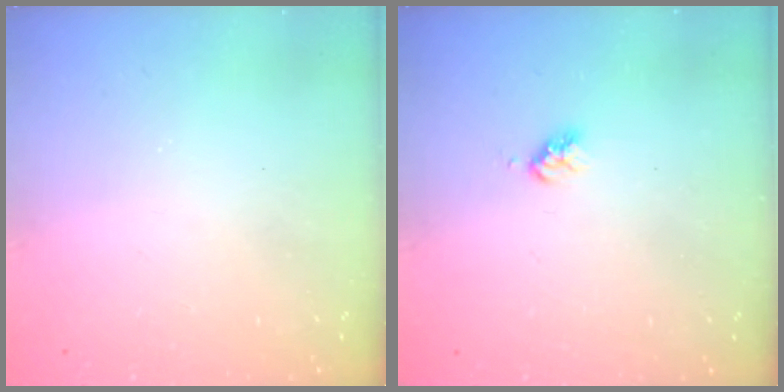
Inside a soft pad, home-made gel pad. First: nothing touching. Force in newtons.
{"total": 3.2, "press": 3.2, "slide": 0.4}